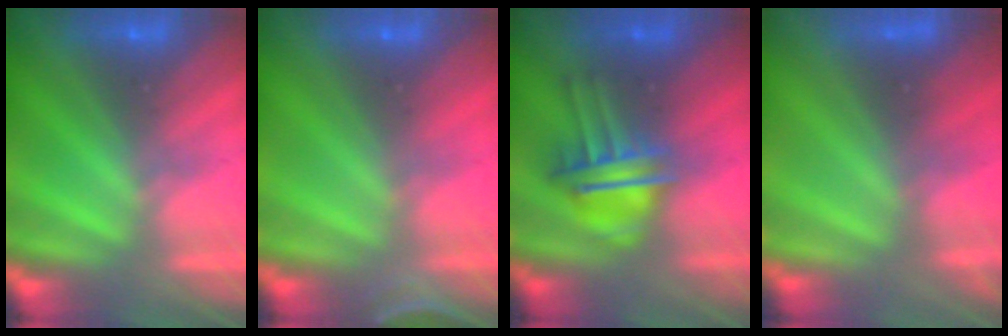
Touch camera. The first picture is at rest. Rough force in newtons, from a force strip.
{"total": 2.5}
{"total": 4.8}
{"total": 4.6}